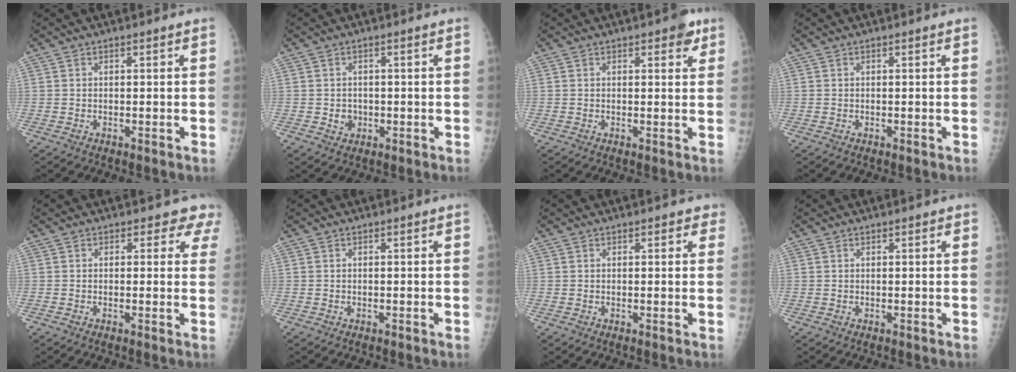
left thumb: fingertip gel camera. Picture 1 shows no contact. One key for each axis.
{"total": 2.2, "fx": -0.4, "fy": 2.0, "fz": 0.8, "tx": -0.003, "ty": 0.004, "tz": -0.002}
{"total": 3.2, "fx": 1.8, "fy": 1.4, "fz": 2.3, "tx": -0.014, "ty": -0.004, "tz": 0.016}
{"total": 0.0}
{"total": 3.6, "fx": 2.8, "fy": 2.1, "fz": 0.8, "tx": 0.027, "ty": -0.012, "tz": 0.013}
{"total": 0.0}
{"total": 1.8, "fx": 1.1, "fy": 1.1, "fz": 0.9, "tx": 0.012, "ty": -0.002, "tz": 0.008}
{"total": 0.8, "fx": 0.5, "fy": 0.4, "fz": 0.5, "tx": 0.000, "ty": -0.002, "tz": 0.005}